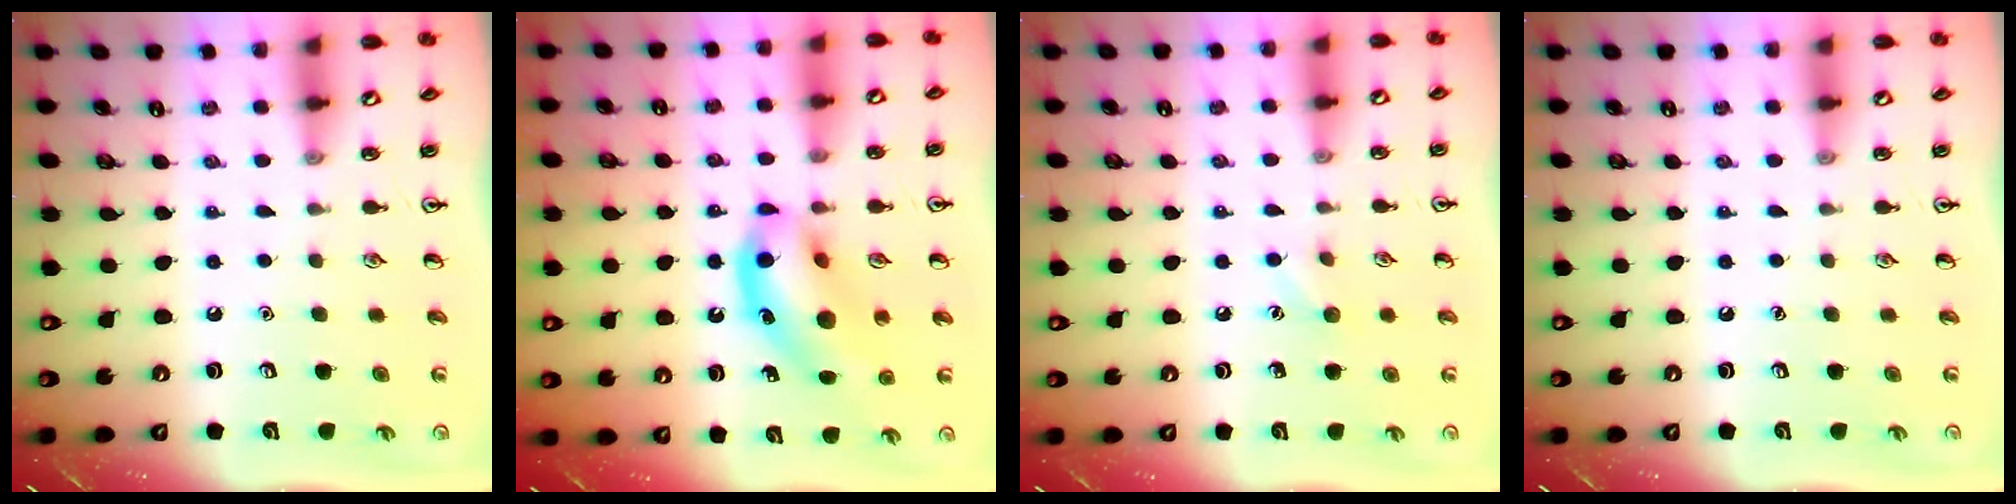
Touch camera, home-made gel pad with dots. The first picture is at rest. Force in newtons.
{"total": 14.7, "press": 14.1, "slide": 4.2}
{"total": 5.3, "press": 5.1, "slide": 1.6}
{"total": 0.0}